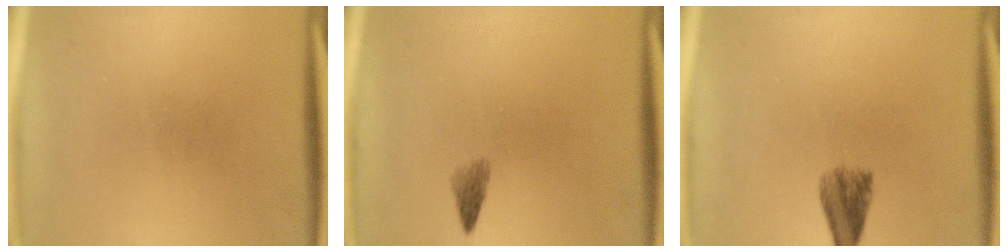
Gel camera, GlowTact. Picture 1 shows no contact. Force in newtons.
{"total": 1.5}
{"total": 4.1}